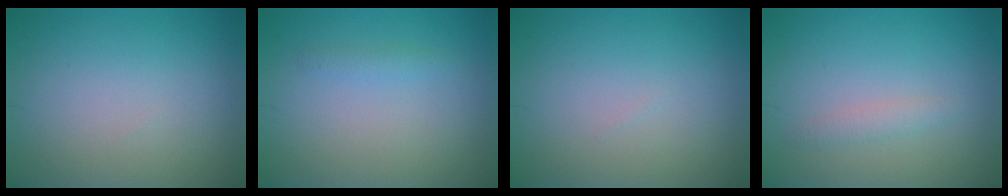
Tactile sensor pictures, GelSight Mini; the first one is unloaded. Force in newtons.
{"total": 0.8, "press": 0.8, "slide": 0.1}
{"total": 0.0}
{"total": 1.2, "press": 1.2, "slide": 0.0}